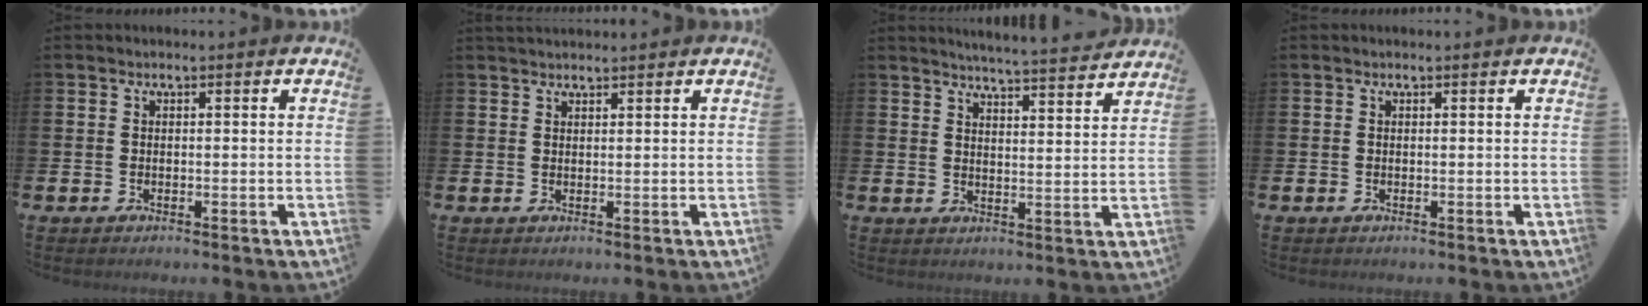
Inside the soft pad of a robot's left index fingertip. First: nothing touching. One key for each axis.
{"total": 1.5, "fx": 1.4, "fy": 0.3, "fz": 0.1, "tx": -0.001, "ty": 0.000, "tz": 0.026}
{"total": 5.1, "fx": 5.0, "fy": -0.5, "fz": 0.3, "tx": -0.018, "ty": -0.037, "tz": 0.087}
{"total": 0.0}